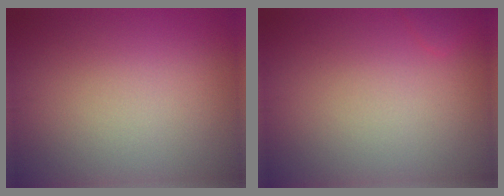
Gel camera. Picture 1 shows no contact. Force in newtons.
{"total": 0.8, "press": 0.8, "slide": 0.1}